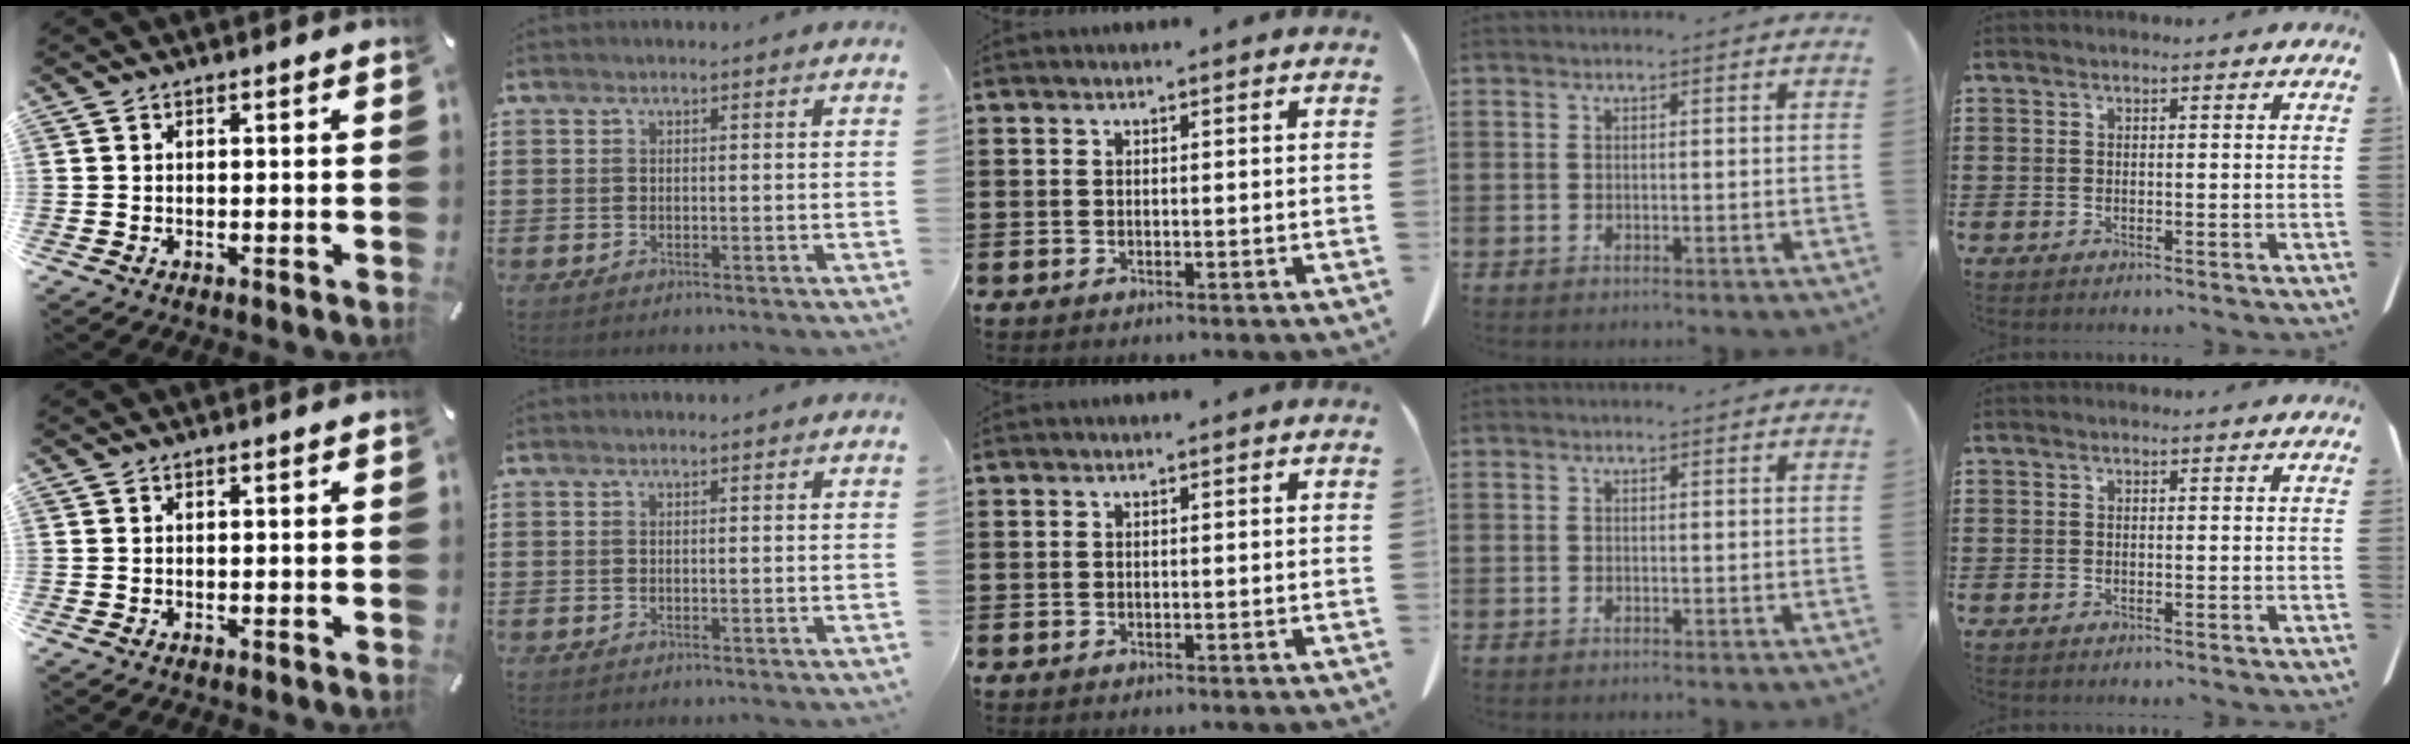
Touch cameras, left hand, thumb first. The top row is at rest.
{}